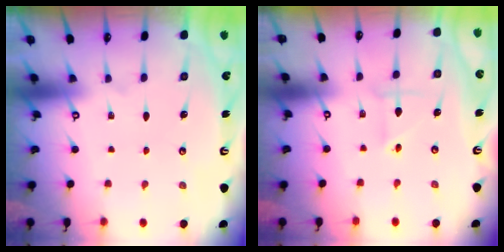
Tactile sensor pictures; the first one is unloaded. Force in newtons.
{"total": 3.0, "press": 3.0, "slide": 0.3}